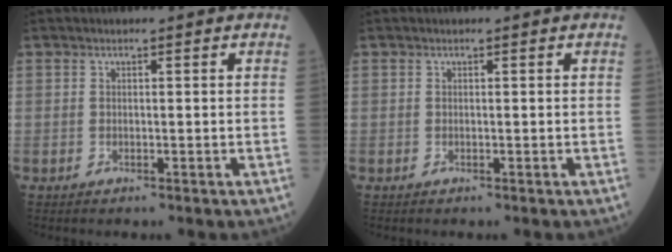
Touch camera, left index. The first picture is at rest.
{"total": 0.0}